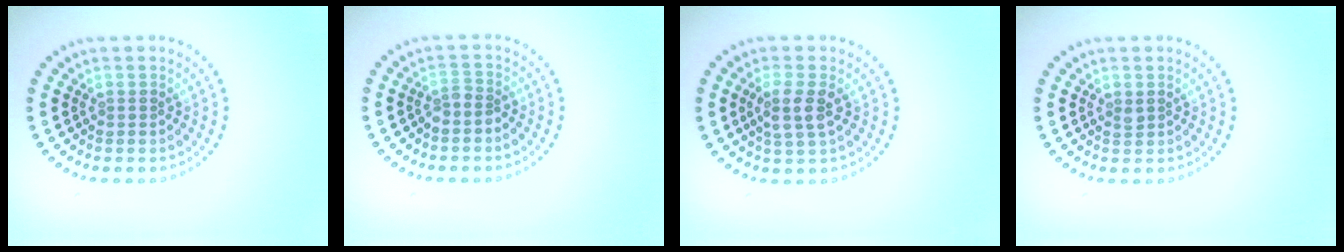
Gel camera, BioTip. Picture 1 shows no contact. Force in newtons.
{"total": 1.5, "press": 1.1, "slide": 1.0}
{"total": 2.6, "press": 2.5, "slide": 0.9}
{"total": 0.6, "press": 0.5, "slide": 0.2}